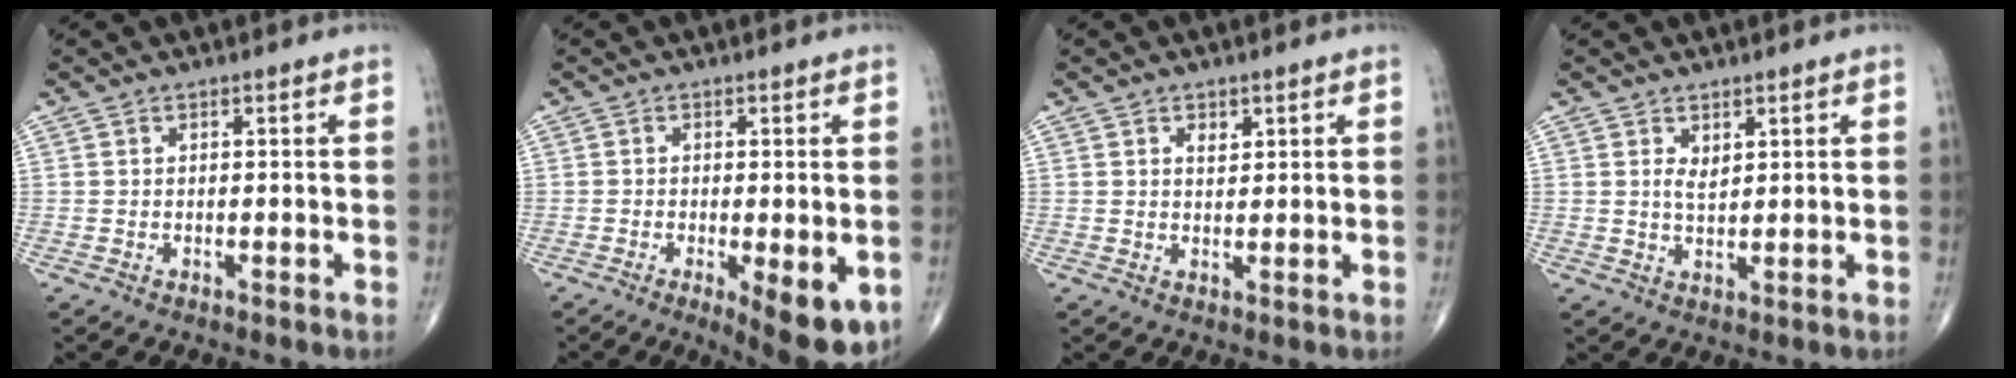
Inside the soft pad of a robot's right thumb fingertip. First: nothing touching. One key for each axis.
{"total": 9.5, "fx": -3.1, "fy": 3.0, "fz": 8.4, "tx": -0.113, "ty": -0.019, "tz": -0.040}
{"total": 2.3, "fx": 1.2, "fy": 1.4, "fz": 1.3, "tx": -0.010, "ty": -0.008, "tz": 0.021}
{"total": 2.4, "fx": 1.3, "fy": 1.2, "fz": 1.6, "tx": -0.022, "ty": -0.013, "tz": 0.028}